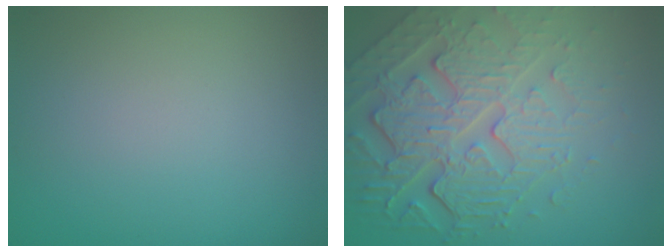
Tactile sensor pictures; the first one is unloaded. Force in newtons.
{"total": 7.6, "press": 5.4, "slide": 5.4}